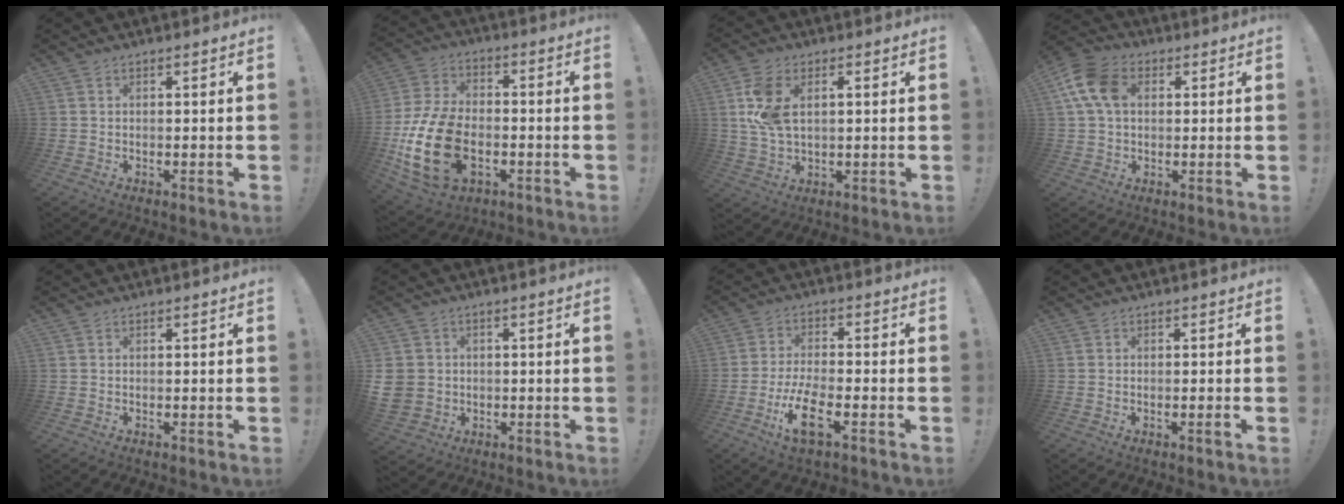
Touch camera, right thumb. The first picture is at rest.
{"total": 20.4, "force": [-5.6, 13.2, 14.5], "torque": [-0.280, 0.036, -0.082]}
{"total": 9.5, "force": [2.2, 5.3, 7.6], "torque": [-0.151, -0.005, 0.040]}
{"total": 11.9, "force": [2.7, 8.5, 7.9], "torque": [-0.156, 0.009, 0.055]}
{"total": 0.0}
{"total": 6.2, "force": [-0.3, 5.6, 2.5], "torque": [-0.071, 0.006, -0.002]}
{"total": 10.6, "force": [-4.8, 3.5, 8.8], "torque": [-0.186, 0.006, -0.087]}
{"total": 1.5, "force": [-0.6, -0.2, 1.4], "torque": [-0.032, 0.001, -0.010]}